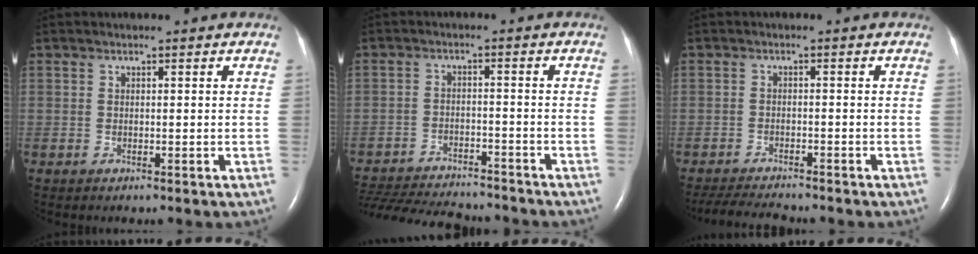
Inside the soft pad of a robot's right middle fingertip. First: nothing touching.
{"total": 18.1, "force": [-16.5, 3.5, 6.6], "torque": [-0.163, -0.026, -0.242]}
{"total": 6.4, "force": [-6.0, 0.3, 2.2], "torque": [-0.040, -0.019, -0.098]}